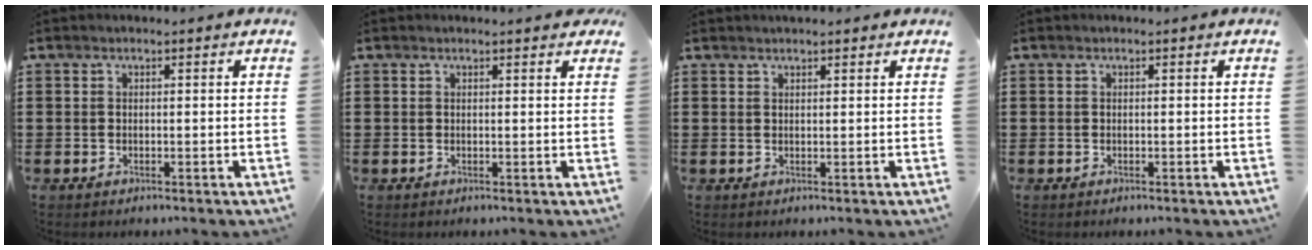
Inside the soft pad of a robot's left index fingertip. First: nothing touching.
{"total": 0.9, "force": [0.8, 0.0, 0.4], "torque": [-0.002, -0.002, 0.013]}
{"total": 1.2, "force": [1.1, 0.2, 0.4], "torque": [-0.009, 0.001, 0.022]}
{"total": 0.0}